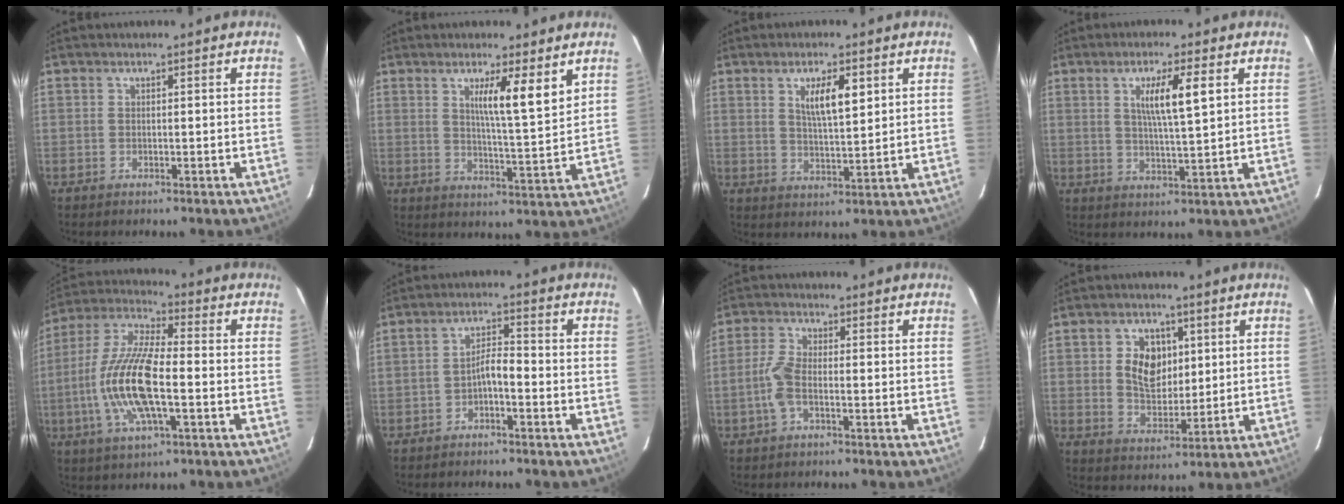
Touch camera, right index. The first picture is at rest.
{"total": 8.4, "force": [4.7, 0.3, 7.0], "torque": [-0.107, -0.012, 0.071]}
{"total": 6.6, "force": [2.7, 1.8, 5.7], "torque": [-0.100, 0.000, 0.051]}
{"total": 7.2, "force": [2.4, 0.6, 6.8], "torque": [-0.123, -0.003, 0.042]}
{"total": 15.9, "force": [-3.3, 4.6, 14.8], "torque": [-0.305, -0.002, -0.068]}
{"total": 3.2, "force": [-2.1, 0.8, 2.3], "torque": [-0.049, 0.013, -0.035]}
{"total": 4.3, "force": [-1.5, 1.5, 3.8], "torque": [-0.093, 0.005, -0.031]}
{"total": 8.1, "force": [1.9, 5.8, 5.3], "torque": [-0.095, 0.009, 0.041]}